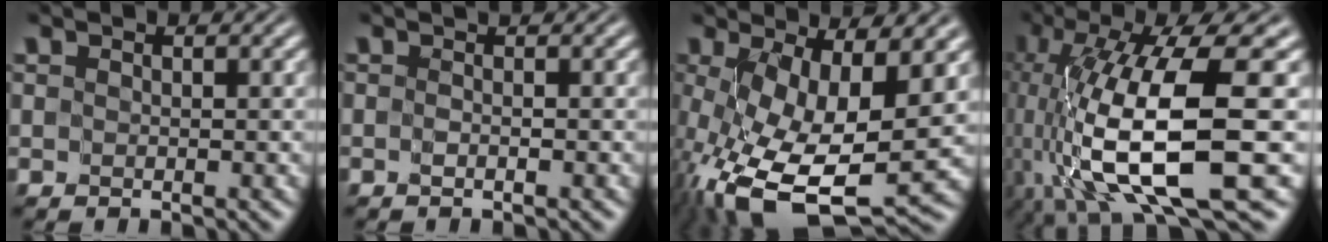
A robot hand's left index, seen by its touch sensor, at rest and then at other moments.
{"total": 0.6, "force": [-0.4, -0.4, 0.2], "torque": [-0.004, -0.004, -0.007]}
{"total": 13.4, "force": [-3.4, 5.3, 11.8], "torque": [-0.239, -0.033, -0.048]}
{"total": 13.3, "force": [-2.9, 3.7, 12.4], "torque": [-0.238, -0.007, -0.044]}